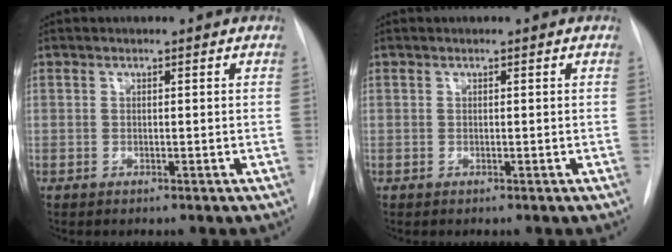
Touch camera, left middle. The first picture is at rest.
{"total": 0.0}